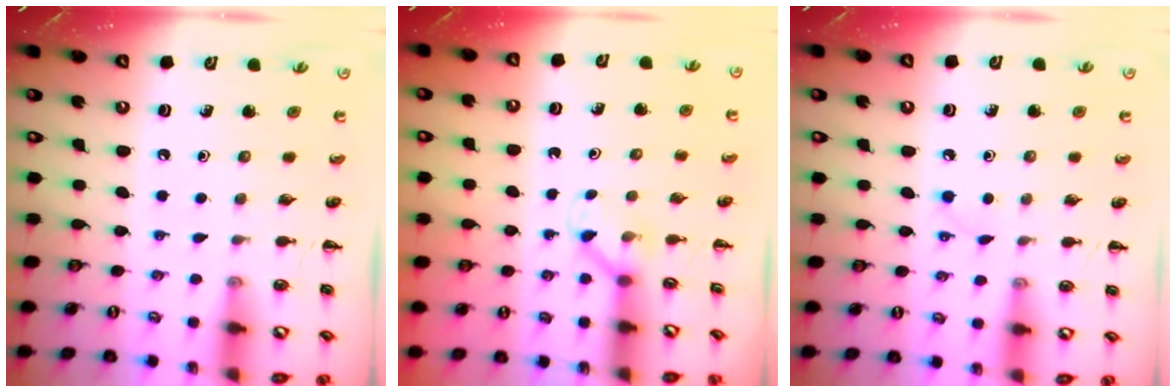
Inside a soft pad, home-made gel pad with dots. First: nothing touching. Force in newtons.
{"total": 3.5, "press": 3.4, "slide": 1.0}
{"total": 2.2, "press": 2.0, "slide": 0.8}